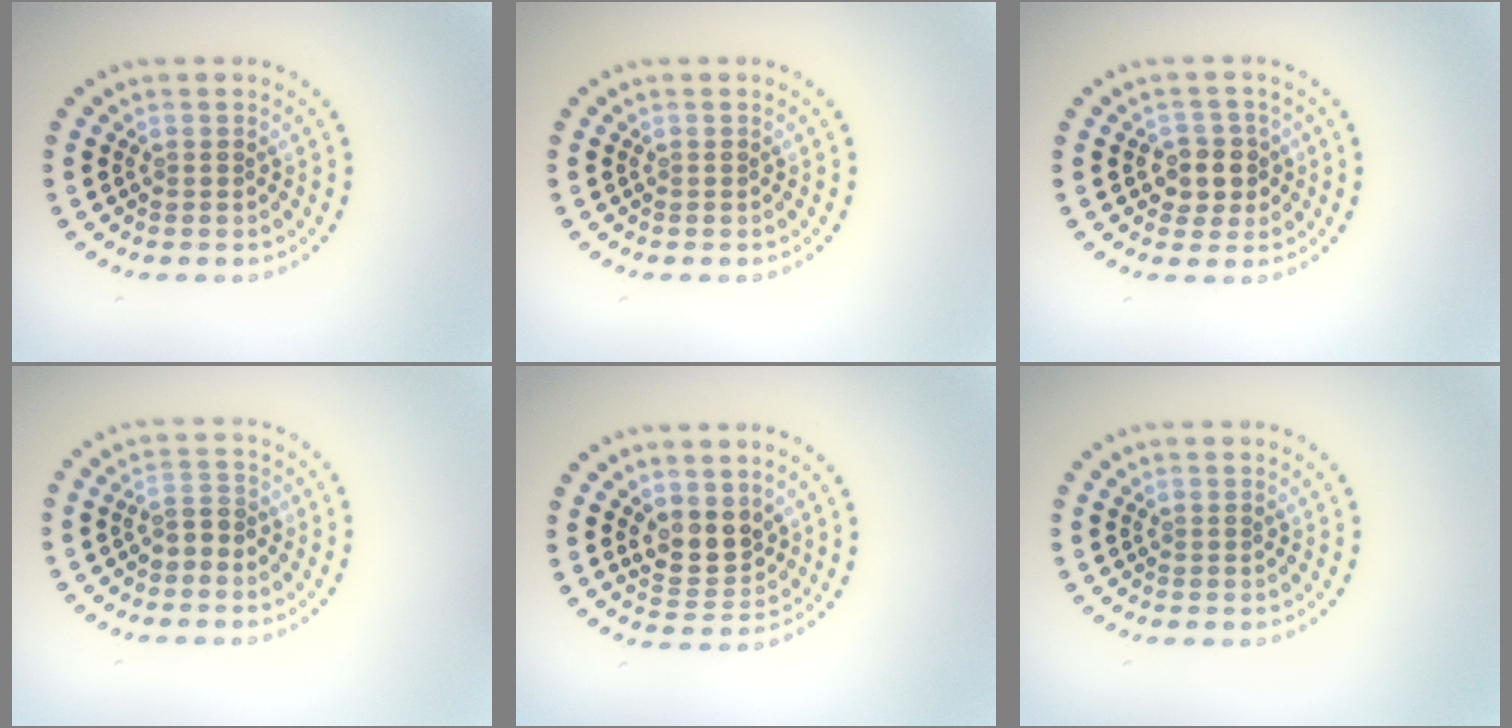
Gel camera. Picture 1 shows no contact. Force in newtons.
{"total": 0.0}
{"total": 2.7, "press": 2.5, "slide": 1.0}
{"total": 2.0, "press": 1.8, "slide": 1.0}
{"total": 3.2, "press": 2.9, "slide": 1.3}
{"total": 0.0}